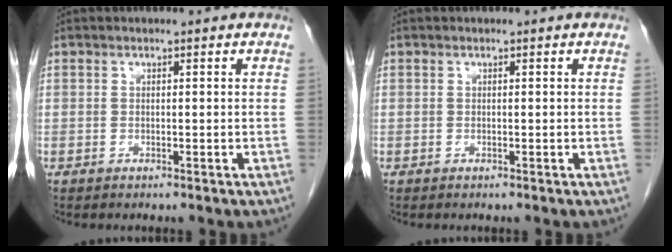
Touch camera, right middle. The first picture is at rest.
{"total": 0.0}